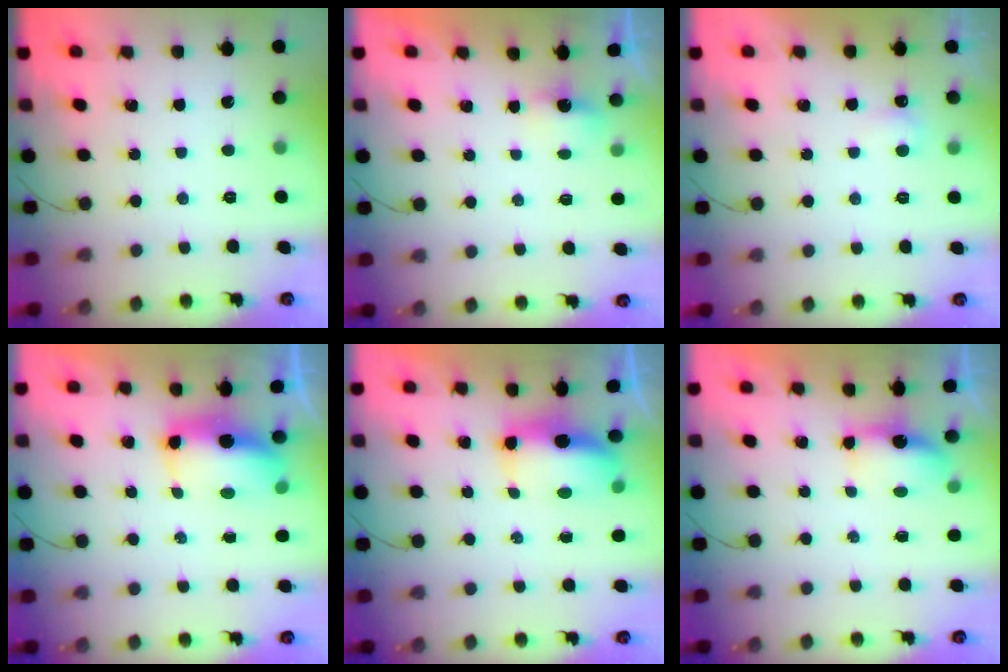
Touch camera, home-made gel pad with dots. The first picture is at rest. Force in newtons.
{"total": 2.7, "press": 2.7, "slide": 0.7}
{"total": 2.5, "press": 2.4, "slide": 0.5}
{"total": 7.8, "press": 7.7, "slide": 1.0}
{"total": 10.2, "press": 8.2, "slide": 6.1}
{"total": 5.2, "press": 5.1, "slide": 0.5}